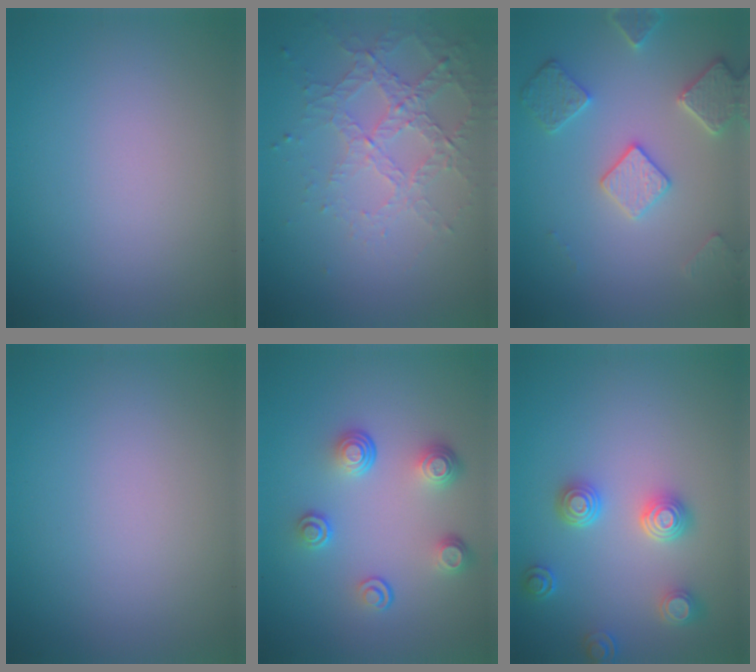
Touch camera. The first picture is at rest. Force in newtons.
{"total": 4.5, "press": 3.1, "slide": 3.2}
{"total": 4.0, "press": 3.5, "slide": 1.9}
{"total": 0.0}
{"total": 3.8, "press": 2.8, "slide": 2.7}
{"total": 3.8, "press": 3.4, "slide": 1.6}